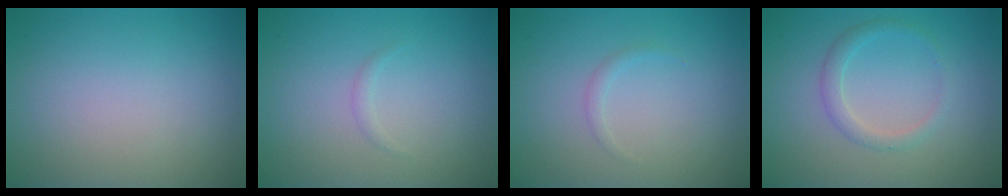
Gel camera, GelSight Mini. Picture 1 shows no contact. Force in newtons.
{"total": 0.6, "press": 0.6, "slide": 0.1}
{"total": 0.6, "press": 0.6, "slide": 0.1}
{"total": 1.7, "press": 1.7, "slide": 0.0}